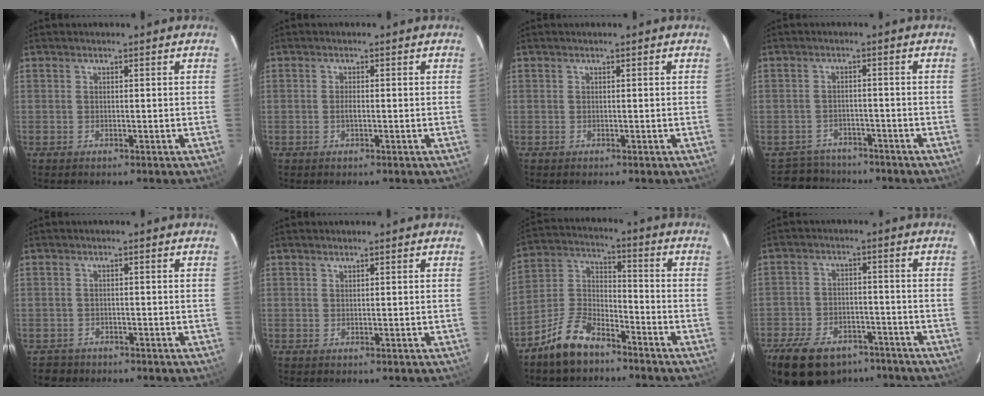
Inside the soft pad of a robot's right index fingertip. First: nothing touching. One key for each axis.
{"total": 1.1, "fx": -0.3, "fy": 0.4, "fz": 1.0, "tx": -0.021, "ty": -0.001, "tz": -0.006}
{"total": 0.0}
{"total": 5.9, "fx": -5.1, "fy": 3.0, "fz": -0.1, "tx": -0.014, "ty": 0.011, "tz": -0.082}
{"total": 2.6, "fx": -1.9, "fy": 1.8, "fz": -0.1, "tx": -0.004, "ty": 0.005, "tz": -0.027}
{"total": 0.0}
{"total": 10.6, "fx": -7.4, "fy": 4.9, "fz": 5.8, "tx": -0.131, "ty": 0.024, "tz": -0.143}
{"total": 19.7, "fx": -13.9, "fy": 10.5, "fz": 9.4, "tx": -0.219, "ty": -0.011, "tz": -0.209}